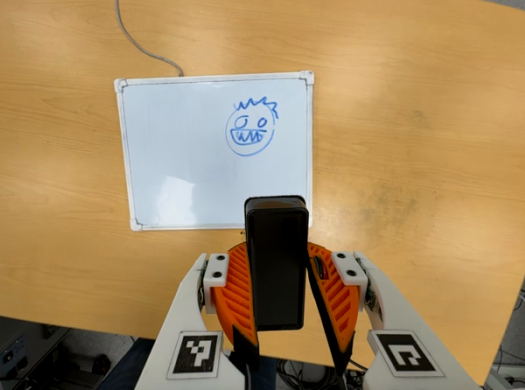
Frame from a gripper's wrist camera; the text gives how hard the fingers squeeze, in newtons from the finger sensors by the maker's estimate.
{"total": 5.6, "left": 5.5, "right": 5.7}